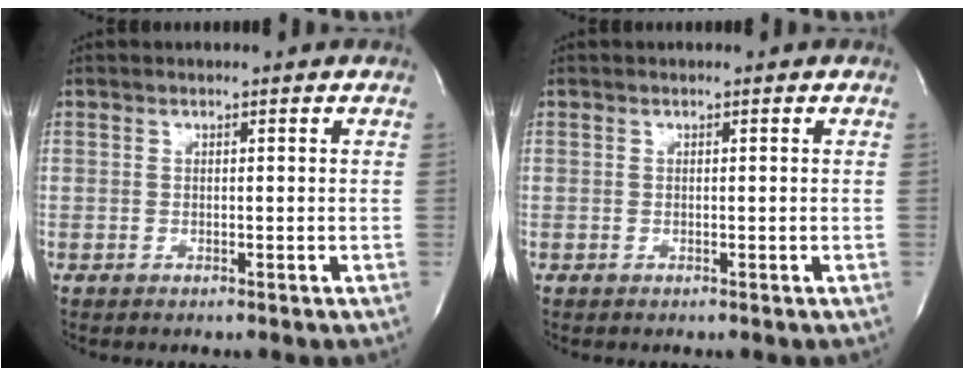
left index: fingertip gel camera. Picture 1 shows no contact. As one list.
[{"total": 0.0}]